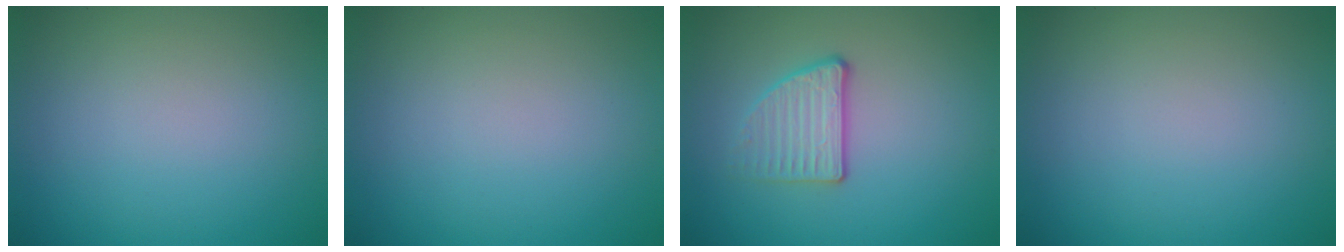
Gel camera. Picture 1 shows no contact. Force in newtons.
{"total": 0.0}
{"total": 2.8, "press": 2.3, "slide": 1.5}
{"total": 0.0}